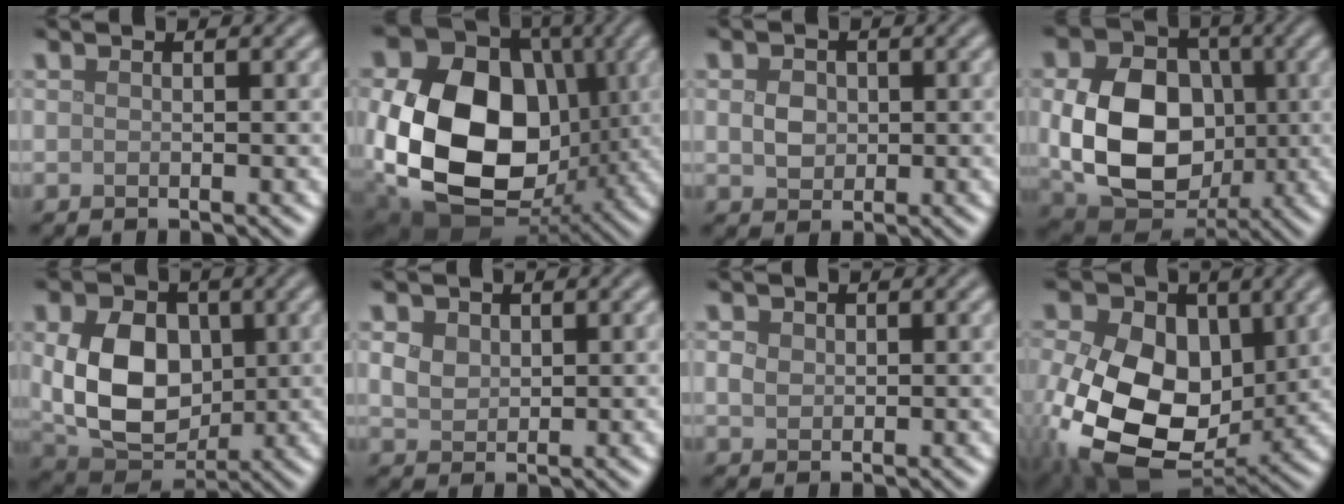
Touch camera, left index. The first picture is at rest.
{"total": 19.7, "force": [-0.5, 15.2, 12.4], "torque": [-0.241, -0.031, -0.011]}
{"total": 2.2, "force": [0.2, 1.8, 1.2], "torque": [-0.025, 0.000, 0.001]}
{"total": 11.1, "force": [-0.4, 8.4, 7.3], "torque": [-0.150, -0.013, -0.003]}
{"total": 9.4, "force": [0.7, 6.8, 6.5], "torque": [-0.139, -0.010, 0.016]}
{"total": 2.4, "force": [0.9, 1.9, 1.2], "torque": [-0.026, 0.003, 0.012]}
{"total": 1.3, "force": [0.3, 1.1, 0.6], "torque": [-0.012, 0.001, 0.004]}
{"total": 16.6, "force": [-0.8, 11.8, 11.7], "torque": [-0.220, -0.018, -0.011]}